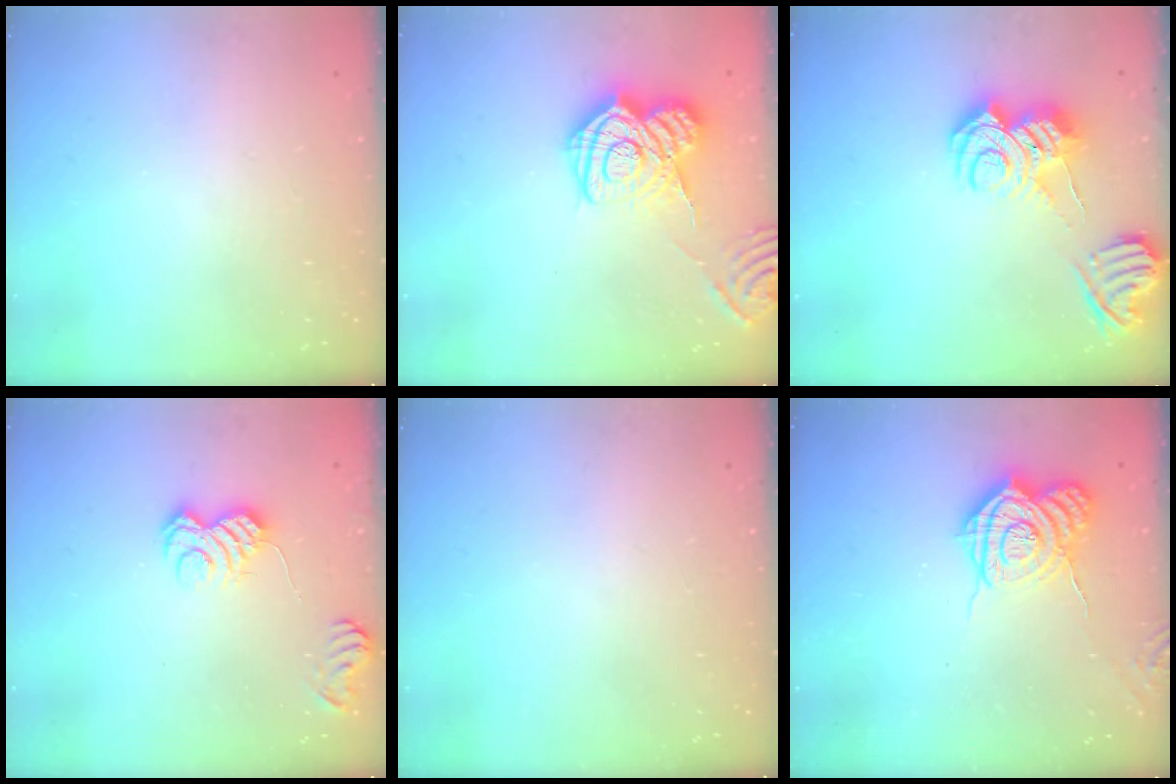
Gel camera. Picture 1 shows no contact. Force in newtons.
{"total": 16.6, "press": 16.6, "slide": 1.1}
{"total": 13.0, "press": 12.9, "slide": 1.8}
{"total": 5.8, "press": 5.7, "slide": 1.4}
{"total": 0.0}
{"total": 11.4, "press": 11.3, "slide": 1.0}